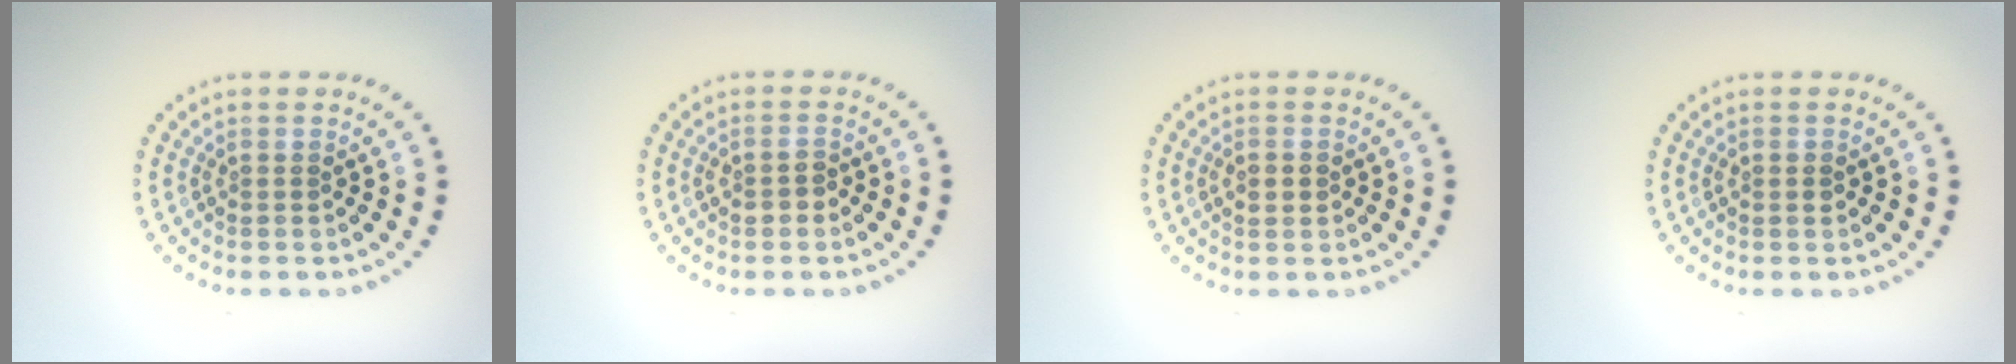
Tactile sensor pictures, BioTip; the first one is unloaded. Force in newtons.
{"total": 1.4, "press": 1.4, "slide": 0.3}
{"total": 1.8, "press": 1.8, "slide": 0.1}
{"total": 0.9, "press": 0.9, "slide": 0.1}